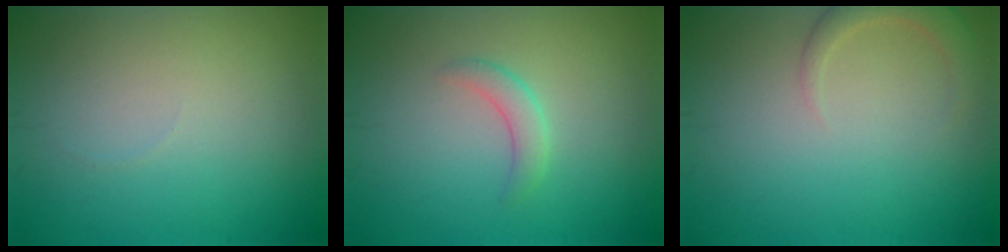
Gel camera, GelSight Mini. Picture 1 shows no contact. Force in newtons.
{"total": 1.7, "press": 1.7, "slide": 0.1}
{"total": 2.4, "press": 2.4, "slide": 0.3}